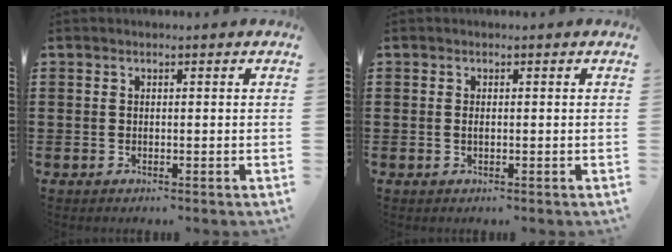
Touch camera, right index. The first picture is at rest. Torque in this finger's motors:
{"motor_torque": [1.01, 1.13, 0.08, 0.04]}